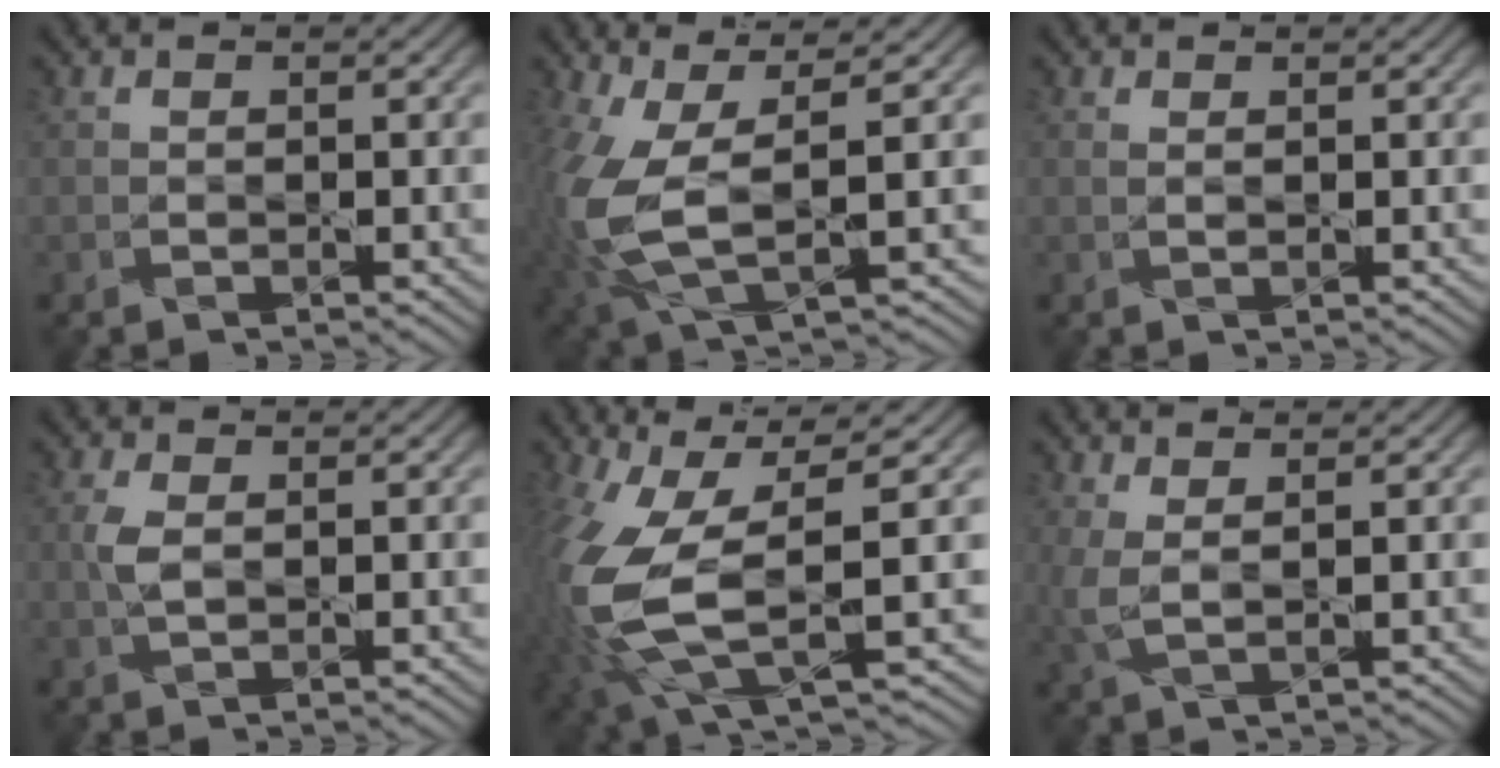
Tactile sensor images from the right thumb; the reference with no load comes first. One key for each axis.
{"total": 11.2, "fx": -0.2, "fy": 5.3, "fz": 9.9, "tx": -0.252, "ty": -0.023, "tz": 0.003}
{"total": 0.6, "fx": 0.4, "fy": 0.1, "fz": 0.5, "tx": -0.014, "ty": 0.003, "tz": 0.007}
{"total": 2.5, "fx": 0.3, "fy": 1.2, "fz": 2.2, "tx": -0.060, "ty": 0.003, "tz": 0.006}
{"total": 13.4, "fx": -0.9, "fy": 6.0, "fz": 12.0, "tx": -0.291, "ty": -0.034, "tz": -0.002}
{"total": 3.4, "fx": 1.4, "fy": 1.2, "fz": 2.9, "tx": -0.078, "ty": 0.003, "tz": 0.029}